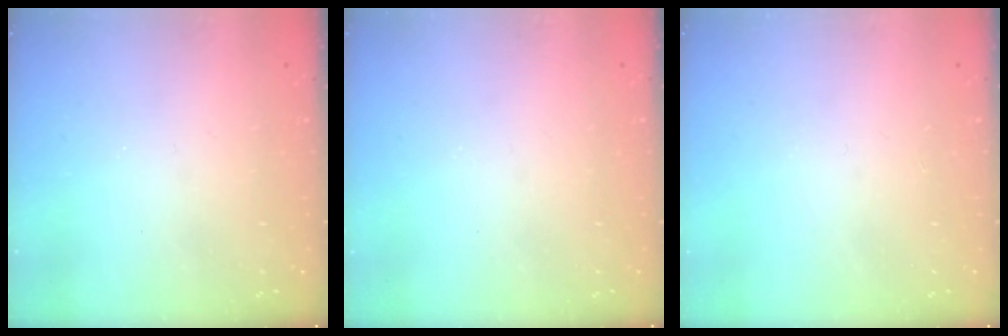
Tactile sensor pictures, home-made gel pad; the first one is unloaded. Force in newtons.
{"total": 0.6, "press": 0.4, "slide": 0.4}
{"total": 0.0}